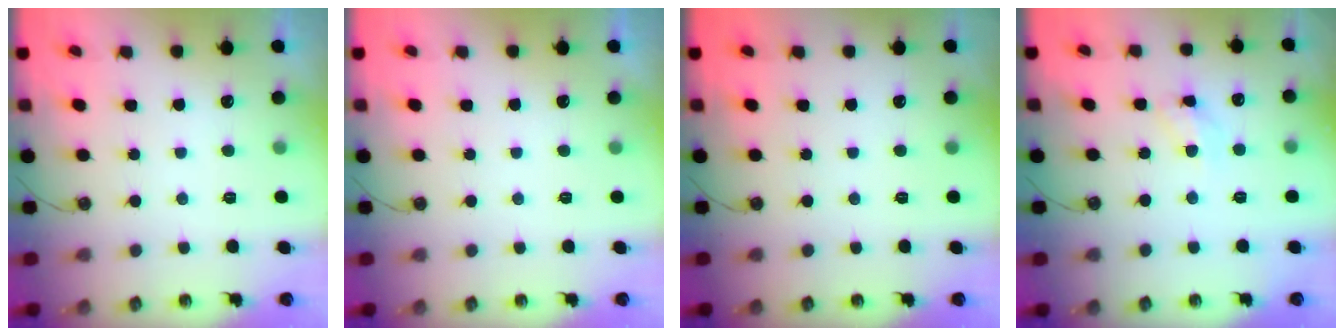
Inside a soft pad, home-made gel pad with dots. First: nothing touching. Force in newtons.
{"total": 0.0}
{"total": 0.0}
{"total": 8.6, "press": 8.6, "slide": 0.6}